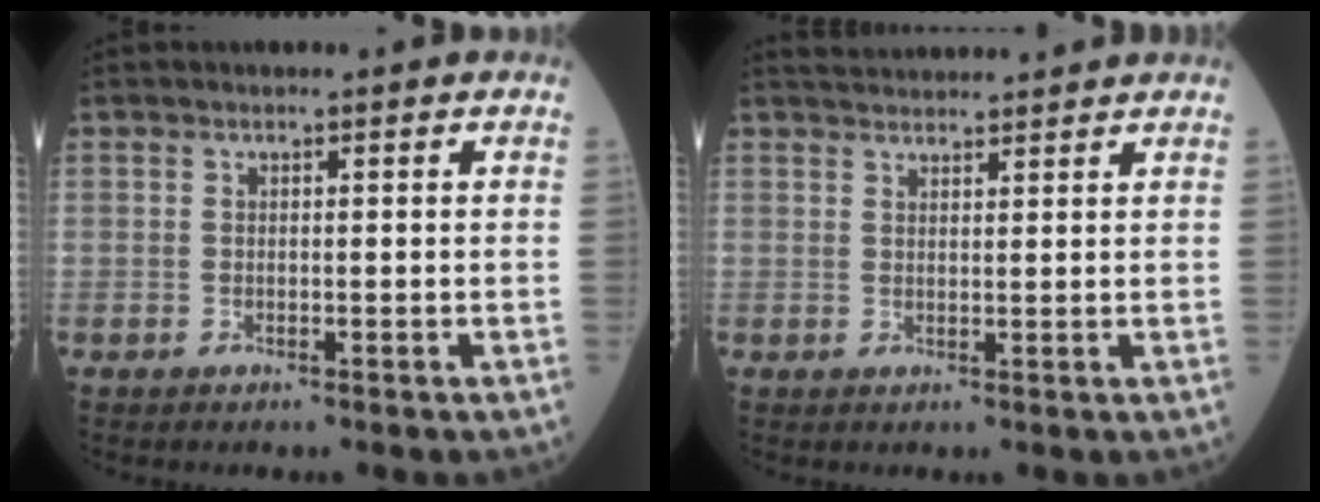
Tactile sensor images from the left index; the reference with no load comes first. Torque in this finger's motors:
{"motor_torque": [-0.53, -0.52, -0.02, 0.00]}